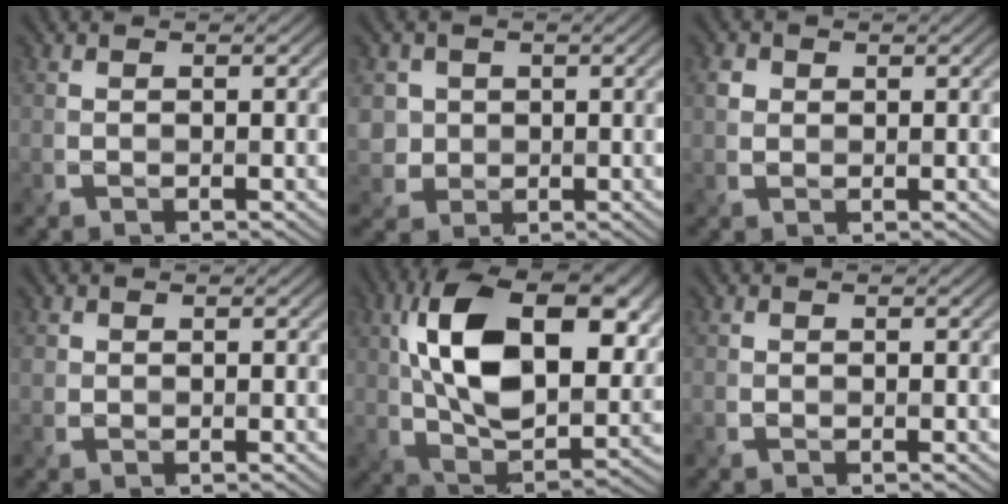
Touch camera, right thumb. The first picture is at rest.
{"total": 3.3, "force": [0.8, 3.2, 0.4], "torque": [-0.030, -0.009, 0.020]}
{"total": 1.4, "force": [0.6, 1.3, 0.1], "torque": [-0.010, -0.001, 0.012]}
{"total": 1.0, "force": [0.4, 0.9, 0.0], "torque": [-0.005, -0.004, 0.008]}
{"total": 17.5, "force": [4.3, 10.1, 13.6], "torque": [-0.261, 0.011, 0.073]}
{"total": 0.7, "force": [-0.1, 0.7, 0.2], "torque": [-0.007, -0.004, -0.001]}